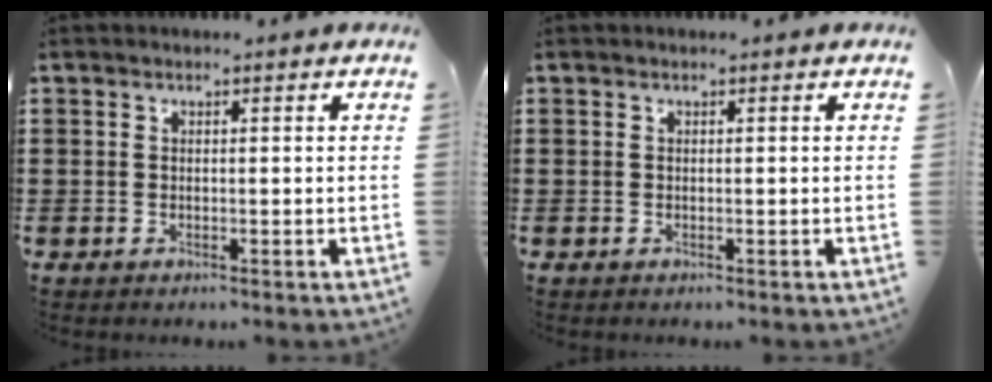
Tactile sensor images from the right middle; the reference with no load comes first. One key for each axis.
{"total": 0.0}